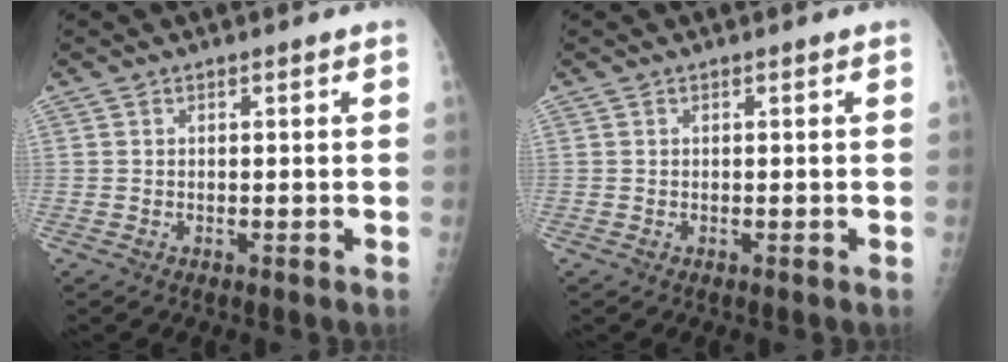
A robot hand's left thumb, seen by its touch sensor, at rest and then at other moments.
{"total": 0.0}